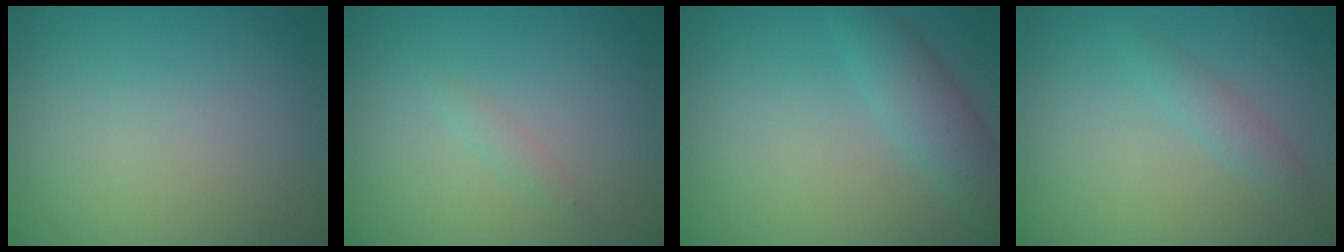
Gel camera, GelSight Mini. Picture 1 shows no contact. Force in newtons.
{"total": 0.8, "press": 0.8, "slide": 0.1}
{"total": 3.0, "press": 3.0, "slide": 0.2}
{"total": 1.5, "press": 1.5, "slide": 0.0}